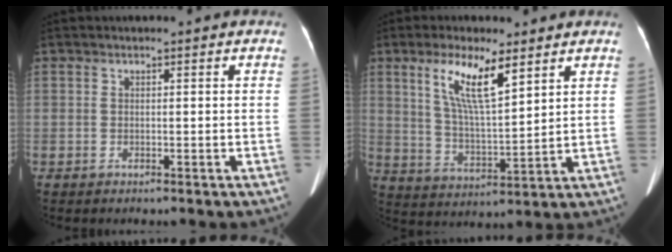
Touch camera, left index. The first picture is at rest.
{"total": 9.4, "force": [5.0, 1.8, 7.8], "torque": [-0.152, -0.006, 0.099]}